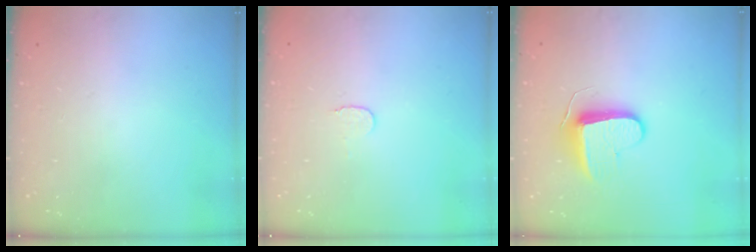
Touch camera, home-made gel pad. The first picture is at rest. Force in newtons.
{"total": 3.5, "press": 3.5, "slide": 0.4}
{"total": 9.3, "press": 9.3, "slide": 0.1}